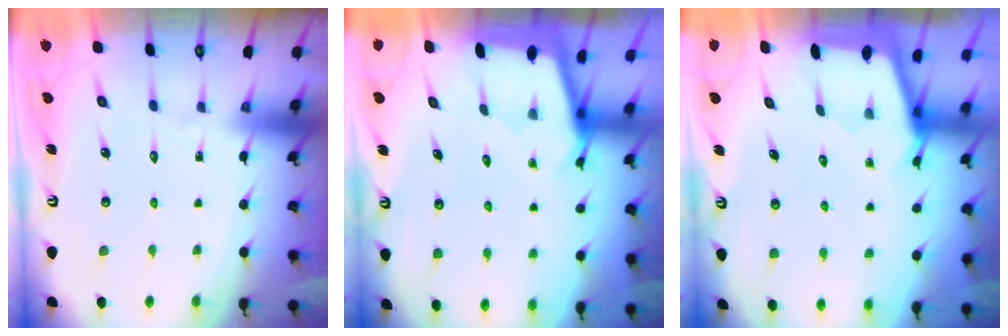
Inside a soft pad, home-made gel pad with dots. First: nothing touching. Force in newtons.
{"total": 1.5, "press": 1.5, "slide": 0.2}
{"total": 2.0, "press": 2.0, "slide": 0.3}